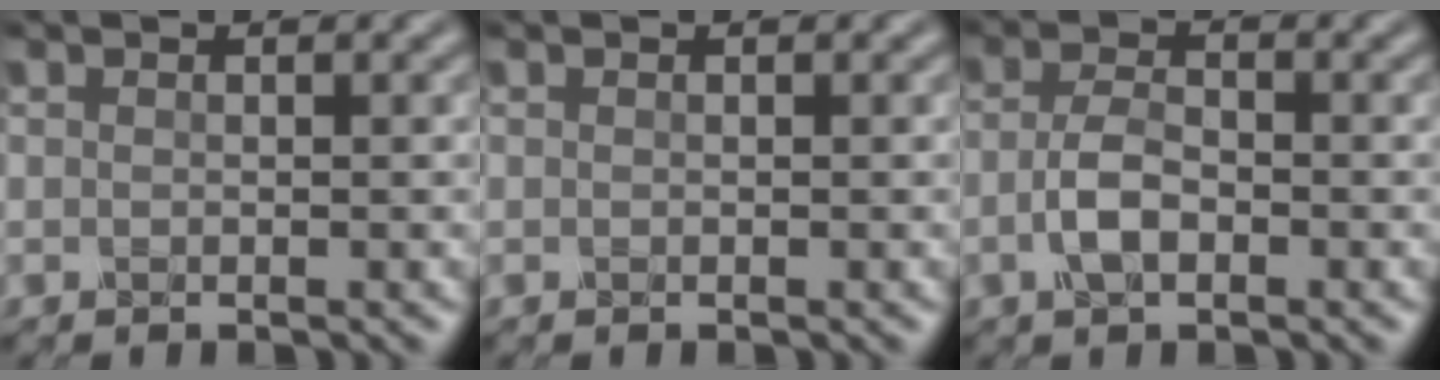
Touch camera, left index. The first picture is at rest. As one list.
[{"total": 0.0}, {"total": 3.0, "force": [-0.9, 1.5, 2.5], "torque": [-0.053, 0.002, -0.022]}]